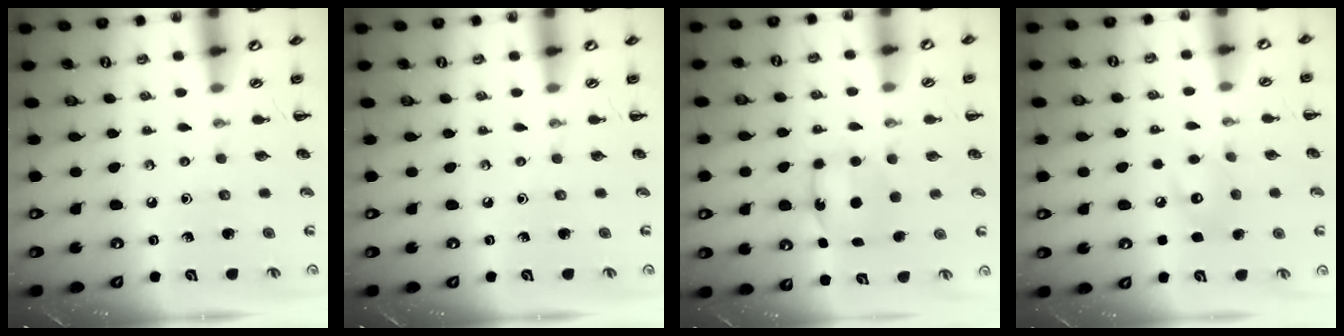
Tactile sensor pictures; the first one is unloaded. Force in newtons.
{"total": 0.0}
{"total": 6.3, "press": 6.1, "slide": 1.5}
{"total": 7.5, "press": 7.4, "slide": 1.3}